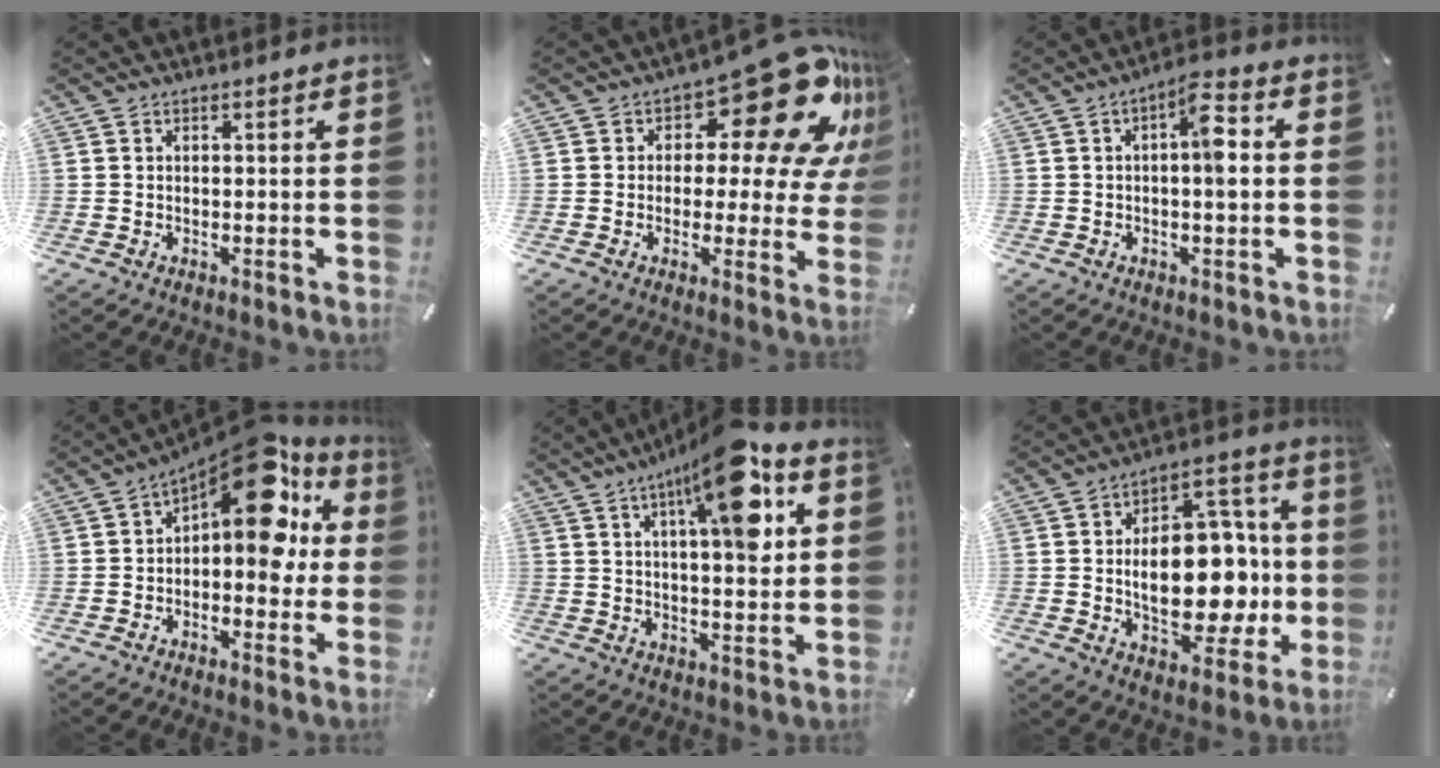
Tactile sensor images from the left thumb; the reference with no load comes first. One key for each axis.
{"total": 20.0, "fx": 10.3, "fy": 9.5, "fz": 14.2, "tx": -0.171, "ty": -0.079, "tz": 0.167}
{"total": 7.2, "fx": 0.2, "fy": 2.3, "fz": 6.9, "tx": -0.096, "ty": 0.006, "tz": -0.005}
{"total": 17.1, "fx": 7.9, "fy": 7.9, "fz": 13.0, "tx": -0.171, "ty": -0.064, "tz": 0.130}
{"total": 16.1, "fx": 7.5, "fy": 4.9, "fz": 13.4, "tx": -0.197, "ty": -0.033, "tz": 0.114}
{"total": 19.9, "fx": -0.6, "fy": 12.0, "fz": 15.8, "tx": -0.230, "ty": -0.009, "tz": -0.008}